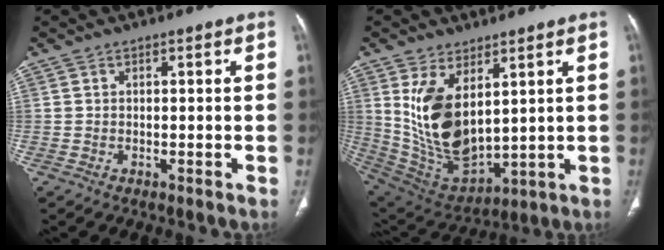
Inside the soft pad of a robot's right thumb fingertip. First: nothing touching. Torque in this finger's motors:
{"motor_torque": [1.47, 1.95, 1.76, 0.54, 0.61]}